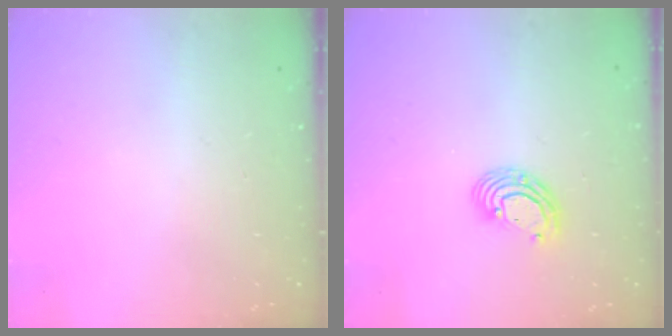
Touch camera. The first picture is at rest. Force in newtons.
{"total": 6.7, "press": 6.6, "slide": 0.7}